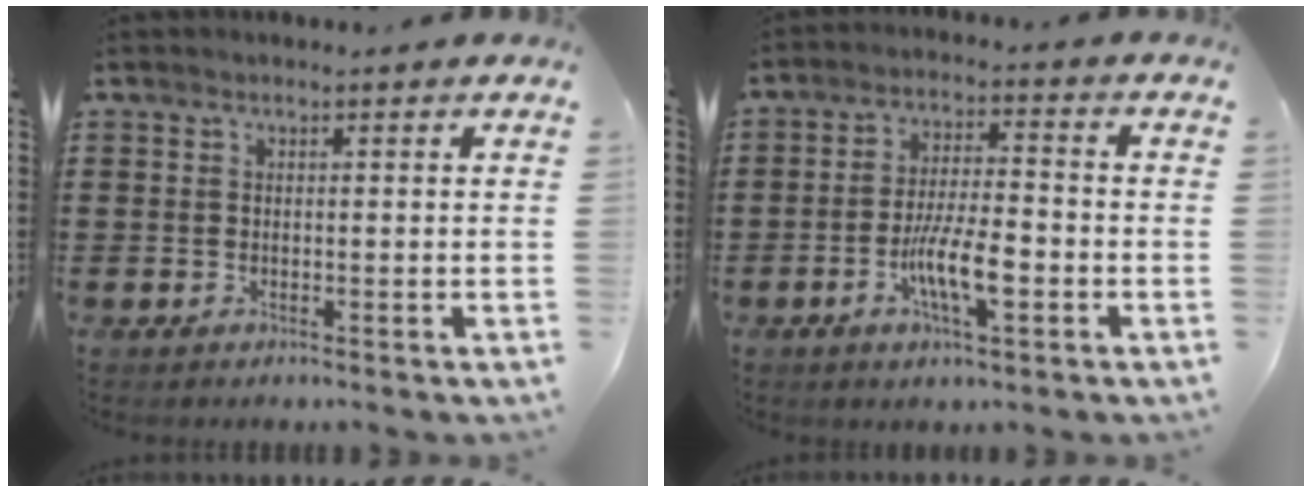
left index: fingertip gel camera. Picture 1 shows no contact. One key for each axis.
{"total": 8.4, "fx": -3.0, "fy": 2.4, "fz": 7.5, "tx": -0.148, "ty": -0.003, "tz": -0.057}